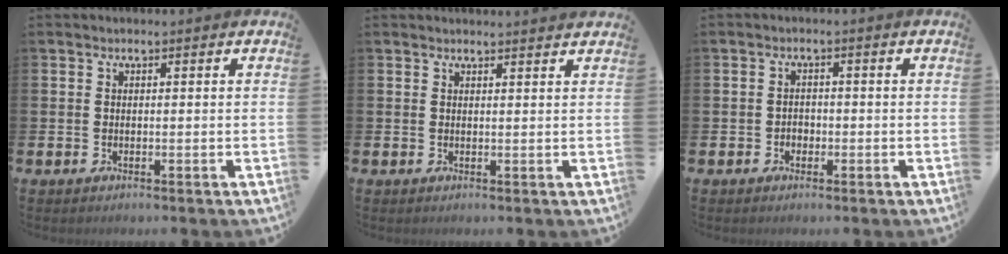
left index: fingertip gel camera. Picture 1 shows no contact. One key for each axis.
{"total": 1.2, "fx": 1.2, "fy": -0.1, "fz": 0.1, "tx": 0.011, "ty": -0.011, "tz": 0.020}
{"total": 1.5, "fx": -0.6, "fy": 1.3, "fz": 0.3, "tx": -0.004, "ty": 0.002, "tz": -0.017}